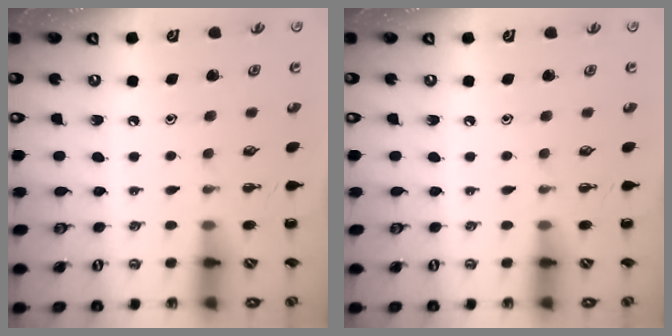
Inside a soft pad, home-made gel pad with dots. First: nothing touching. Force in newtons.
{"total": 0.0}